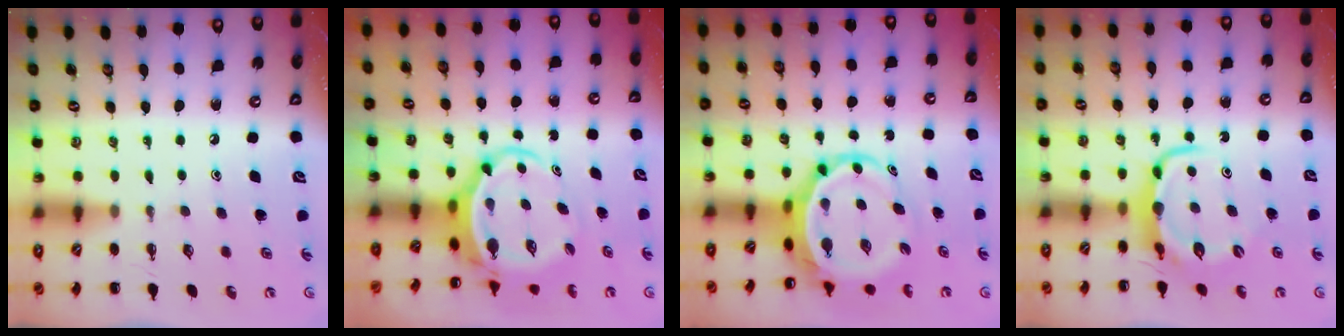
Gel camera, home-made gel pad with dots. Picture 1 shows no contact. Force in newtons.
{"total": 7.4, "press": 7.1, "slide": 1.9}
{"total": 8.0, "press": 7.7, "slide": 2.2}
{"total": 7.1, "press": 7.0, "slide": 1.0}